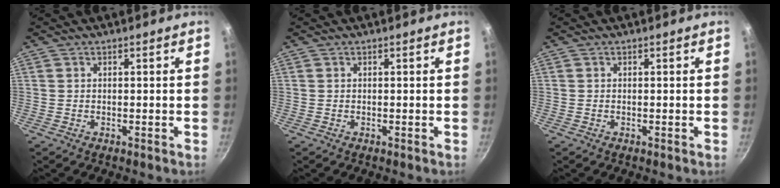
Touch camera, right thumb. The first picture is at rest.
{"total": 0.0}
{"total": 0.0}